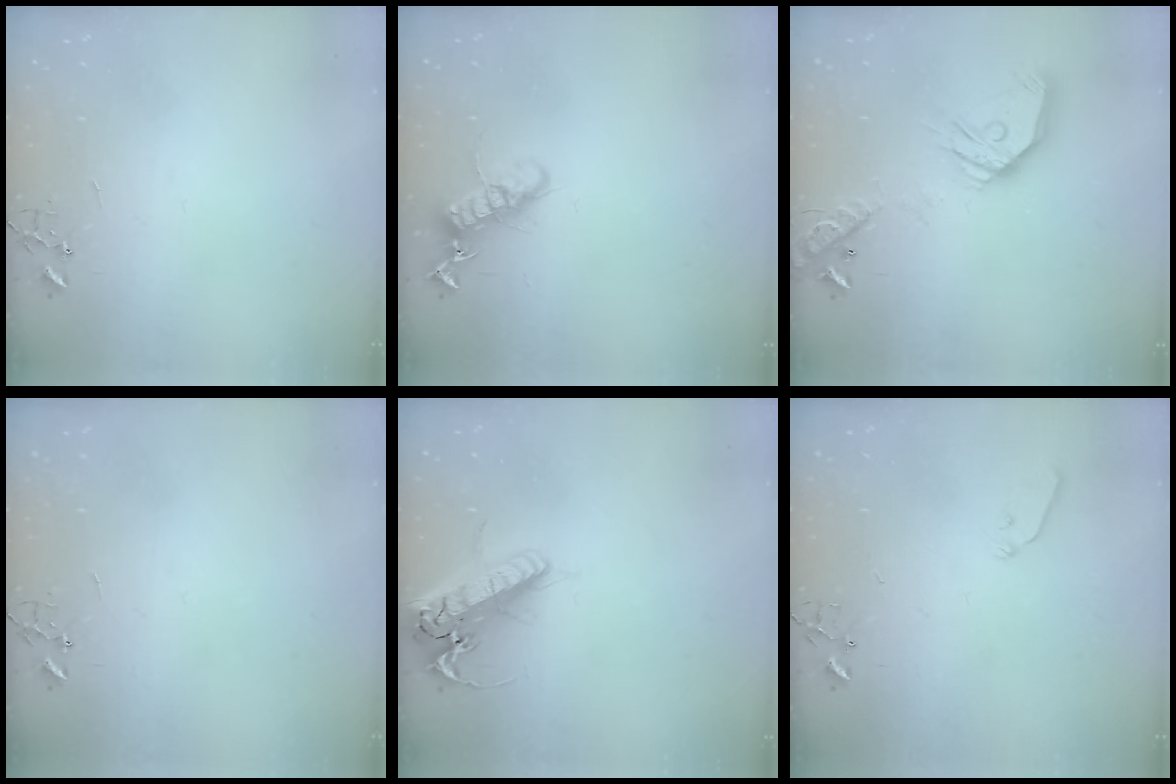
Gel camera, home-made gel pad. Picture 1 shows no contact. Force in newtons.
{"total": 13.8, "press": 13.8, "slide": 0.7}
{"total": 18.8, "press": 18.6, "slide": 3.0}
{"total": 0.0}
{"total": 21.0, "press": 20.7, "slide": 3.7}
{"total": 5.0, "press": 5.0, "slide": 0.6}